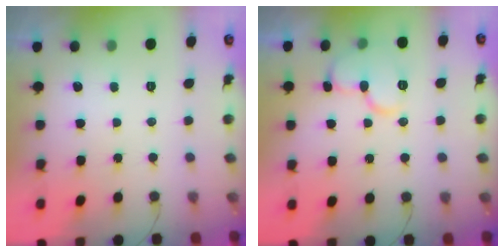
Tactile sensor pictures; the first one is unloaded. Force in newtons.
{"total": 10.3, "press": 10.2, "slide": 1.3}